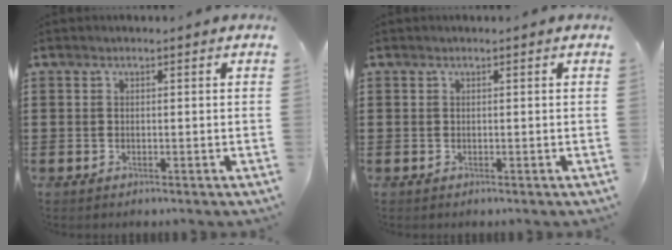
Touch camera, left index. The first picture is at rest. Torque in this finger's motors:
{"motor_torque": [-0.52, 0.83, 0.00, 0.00]}